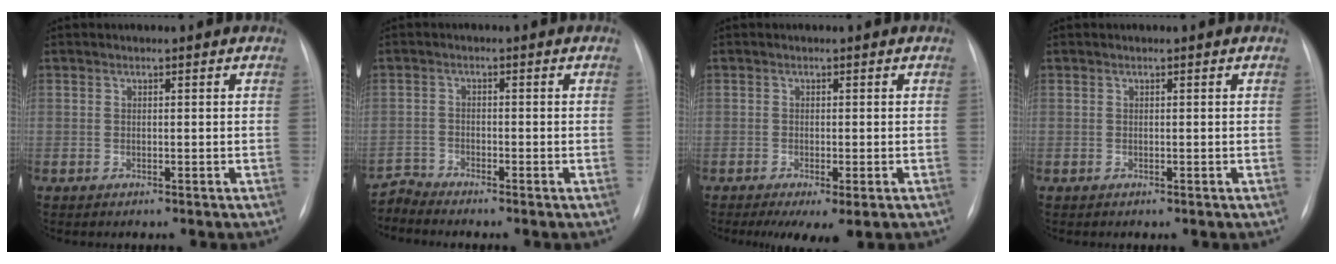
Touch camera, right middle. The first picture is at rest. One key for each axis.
{"total": 2.8, "fx": -2.5, "fy": -0.9, "fz": -0.9, "tx": 0.019, "ty": -0.020, "tz": -0.050}
{"total": 4.3, "fx": -2.1, "fy": 1.2, "fz": 3.5, "tx": -0.056, "ty": -0.014, "tz": -0.028}
{"total": 0.0}